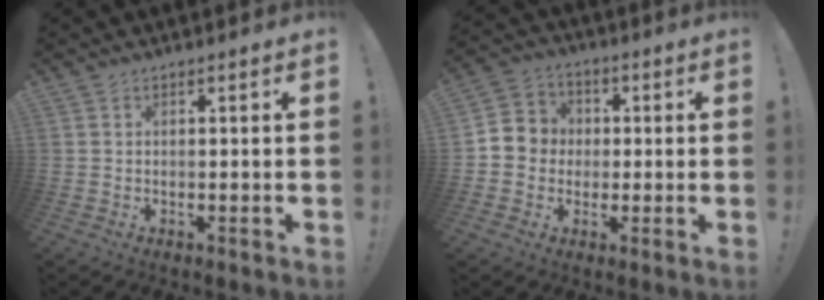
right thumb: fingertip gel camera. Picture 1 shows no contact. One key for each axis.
{"total": 7.5, "fx": -0.9, "fy": 7.3, "fz": 1.4, "tx": -0.017, "ty": 0.018, "tz": -0.010}